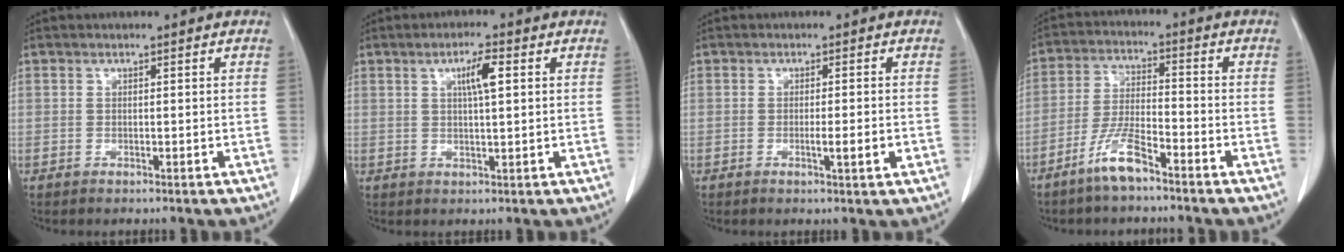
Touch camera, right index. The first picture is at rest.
{"total": 4.3, "force": [1.4, 0.5, 4.0], "torque": [-0.070, 0.002, 0.024]}
{"total": 2.8, "force": [-0.8, 0.0, 2.7], "torque": [-0.042, -0.005, -0.011]}
{"total": 6.8, "force": [-4.8, 1.0, 4.7], "torque": [-0.099, -0.007, -0.095]}